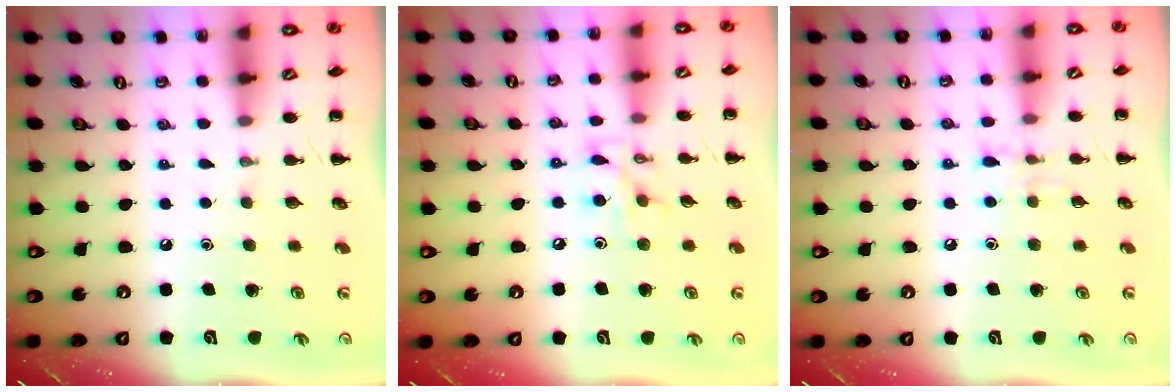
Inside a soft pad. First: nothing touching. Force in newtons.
{"total": 8.7, "press": 8.6, "slide": 0.6}
{"total": 5.9, "press": 5.8, "slide": 1.1}